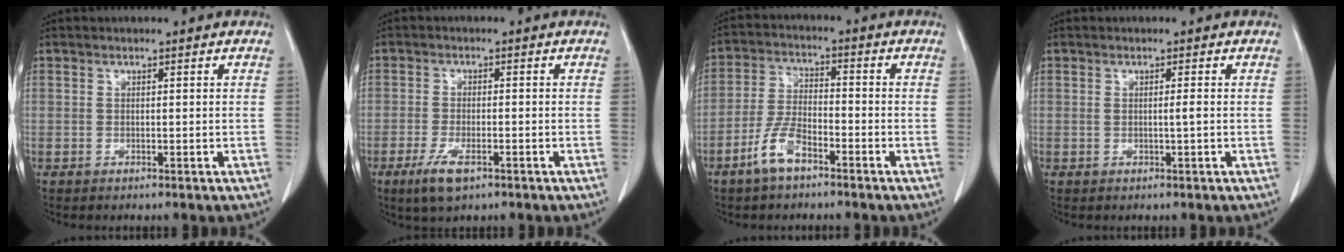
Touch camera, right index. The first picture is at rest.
{"total": 5.0, "force": [-2.9, 1.5, 3.8], "torque": [-0.079, -0.009, -0.048]}
{"total": 6.6, "force": [-4.3, 2.1, 4.6], "torque": [-0.103, 0.002, -0.086]}
{"total": 1.0, "force": [-0.1, -0.2, 1.0], "torque": [-0.017, -0.001, -0.002]}